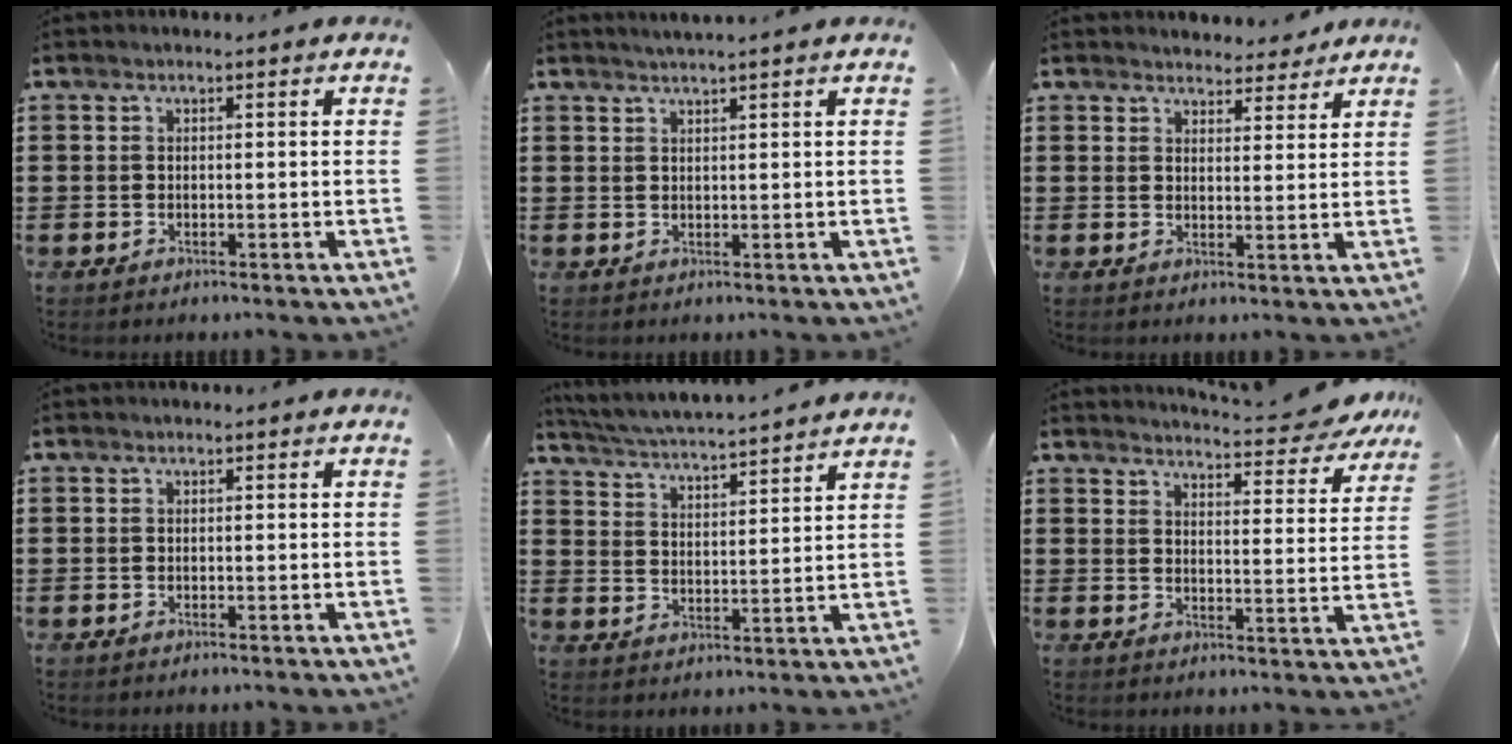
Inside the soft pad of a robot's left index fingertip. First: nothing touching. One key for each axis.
{"total": 1.3, "fx": 1.1, "fy": -0.5, "fz": 0.5, "tx": -0.008, "ty": -0.001, "tz": 0.022}
{"total": 3.7, "fx": 3.6, "fy": 0.6, "fz": 0.3, "tx": -0.009, "ty": -0.015, "tz": 0.067}
{"total": 0.0}
{"total": 4.5, "fx": 4.3, "fy": -0.7, "fz": 1.1, "tx": -0.045, "ty": -0.033, "tz": 0.069}
{"total": 5.0, "fx": 4.8, "fy": -0.1, "fz": 1.3, "tx": -0.031, "ty": -0.037, "tz": 0.080}